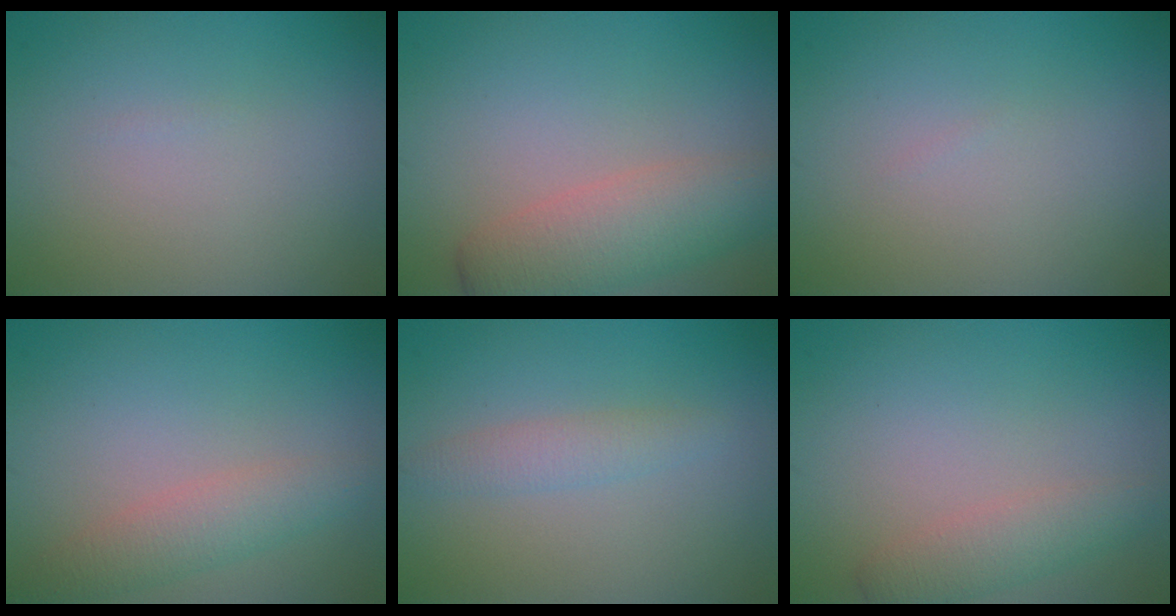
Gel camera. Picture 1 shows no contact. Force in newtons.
{"total": 5.2, "press": 5.2, "slide": 0.2}
{"total": 0.0}
{"total": 2.9, "press": 2.9, "slide": 0.2}
{"total": 1.9, "press": 1.9, "slide": 0.0}
{"total": 2.6, "press": 2.6, "slide": 0.1}